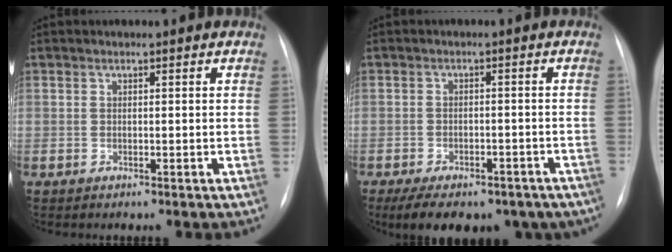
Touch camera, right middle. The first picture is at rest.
{"total": 17.3, "force": [-12.3, 8.5, 8.8], "torque": [-0.142, -0.007, -0.151]}